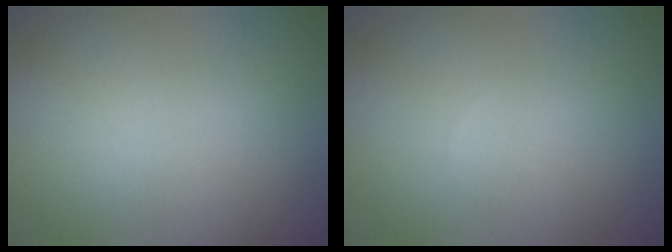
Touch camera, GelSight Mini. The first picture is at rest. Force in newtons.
{"total": 0.0}